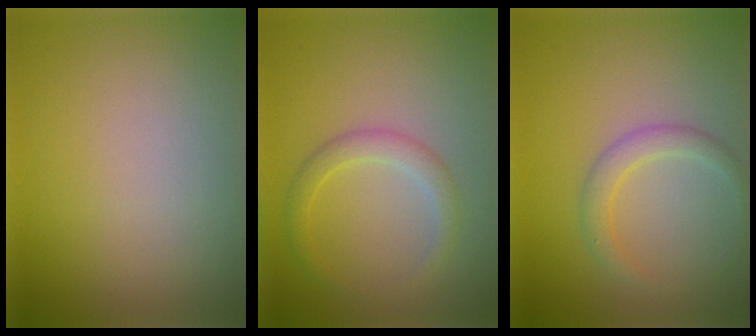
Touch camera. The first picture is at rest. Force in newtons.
{"total": 2.1, "press": 2.1, "slide": 0.1}
{"total": 2.1, "press": 2.1, "slide": 0.1}